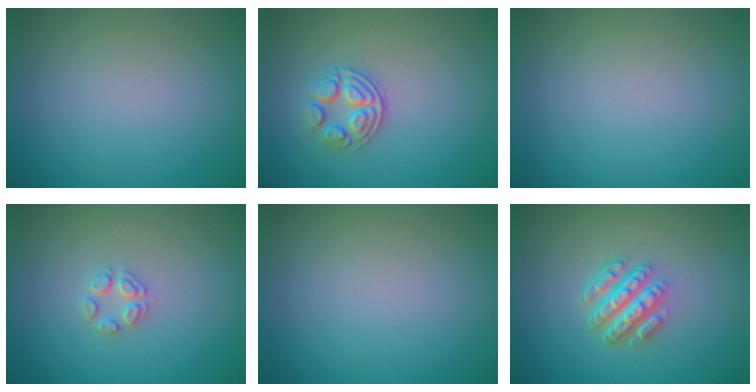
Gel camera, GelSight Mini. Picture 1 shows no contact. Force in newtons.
{"total": 2.9, "press": 2.5, "slide": 1.4}
{"total": 0.0}
{"total": 1.7, "press": 1.6, "slide": 0.2}
{"total": 0.0}
{"total": 4.8, "press": 3.5, "slide": 3.3}